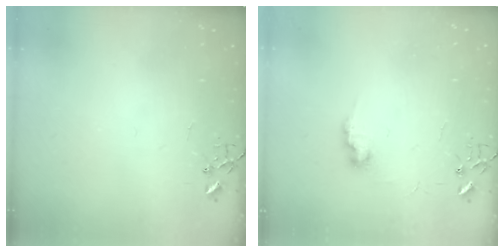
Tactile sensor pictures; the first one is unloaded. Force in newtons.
{"total": 7.5, "press": 7.4, "slide": 0.3}